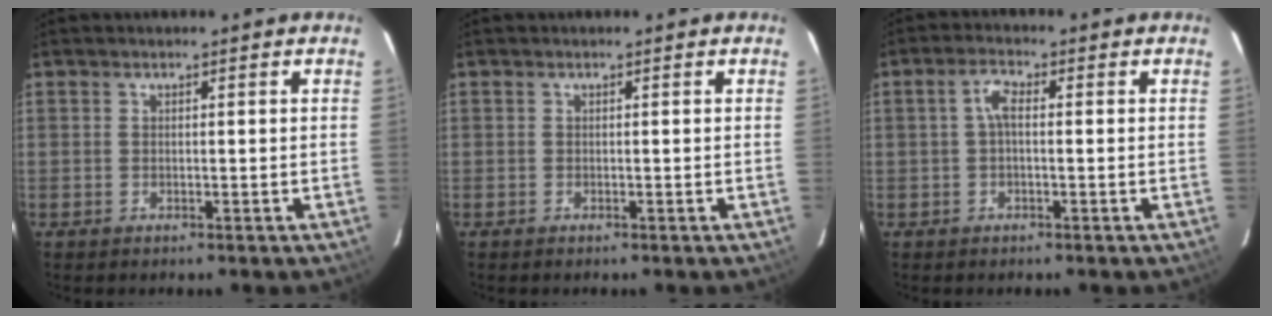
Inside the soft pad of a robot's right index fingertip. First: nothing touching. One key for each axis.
{"total": 0.0}
{"total": 2.8, "fx": 0.0, "fy": 1.2, "fz": 2.6, "tx": -0.053, "ty": 0.011, "tz": -0.001}